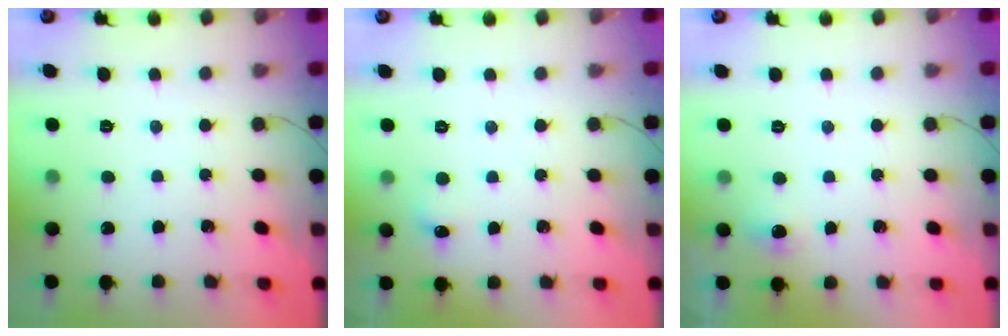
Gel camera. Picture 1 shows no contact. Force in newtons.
{"total": 3.8, "press": 3.6, "slide": 1.2}
{"total": 4.3, "press": 3.9, "slide": 1.7}